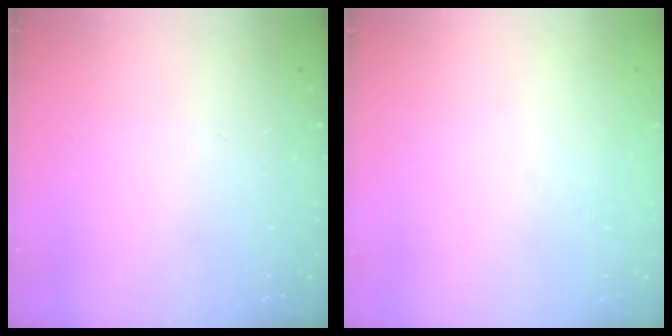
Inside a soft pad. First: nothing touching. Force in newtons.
{"total": 1.6, "press": 1.6, "slide": 0.1}